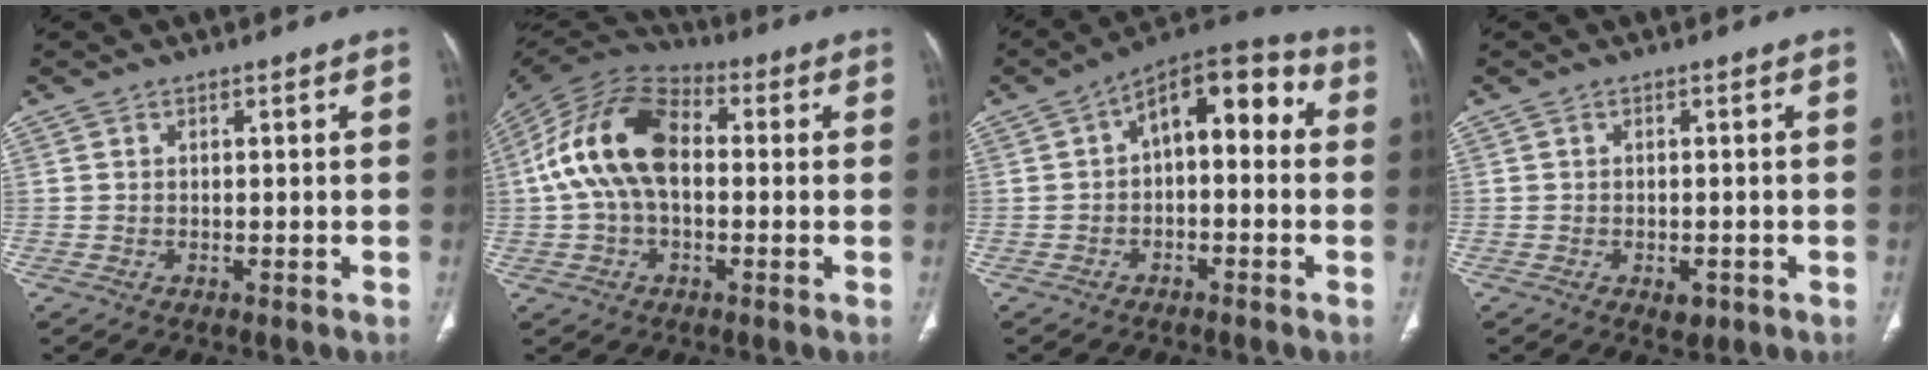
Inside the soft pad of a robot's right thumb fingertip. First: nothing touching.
{"total": 16.0, "force": [0.8, 9.8, 12.6], "torque": [-0.241, 0.038, 0.004]}
{"total": 12.0, "force": [0.9, 6.5, 10.1], "torque": [-0.104, 0.047, -0.001]}
{"total": 2.4, "force": [-1.0, 1.5, 1.6], "torque": [-0.014, 0.001, -0.008]}